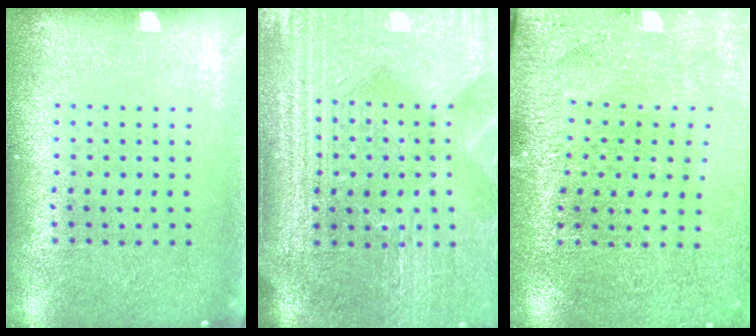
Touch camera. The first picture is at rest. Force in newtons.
{"total": 4.7, "press": 4.2, "slide": 2.1}
{"total": 2.9, "press": 2.9, "slide": 0.2}